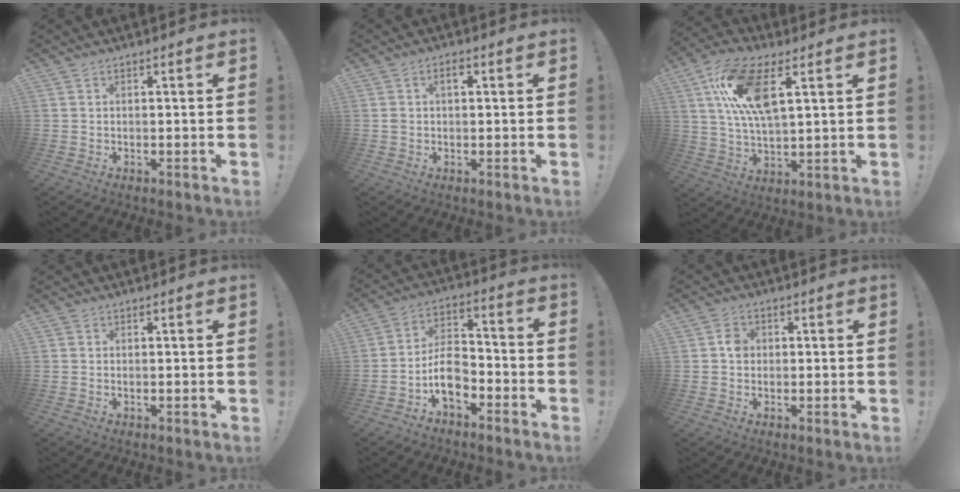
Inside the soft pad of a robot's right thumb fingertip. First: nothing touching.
{"total": 2.6, "force": [0.6, 1.6, 2.0], "torque": [-0.031, 0.006, 0.007]}
{"total": 16.7, "force": [6.3, 7.2, 13.7], "torque": [-0.267, -0.007, 0.110]}
{"total": 0.0}
{"total": 10.1, "force": [-5.2, 6.5, 5.8], "torque": [-0.100, 0.035, -0.086]}
{"total": 3.5, "force": [-0.1, 2.9, 1.8], "torque": [-0.017, 0.004, -0.006]}